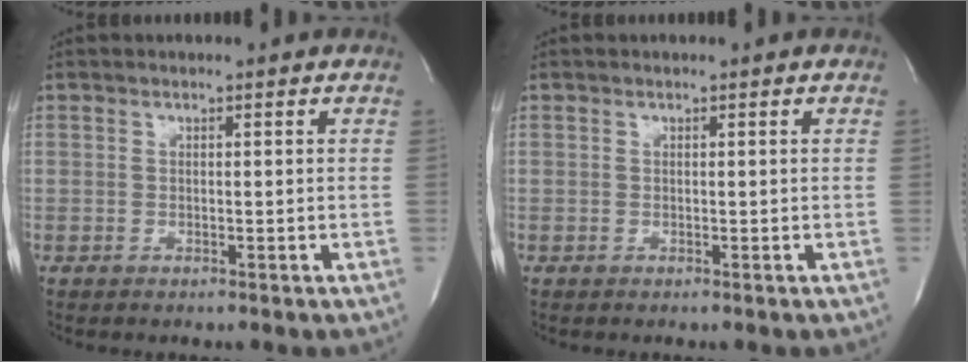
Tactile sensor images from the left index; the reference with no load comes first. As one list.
[{"total": 0.0}]